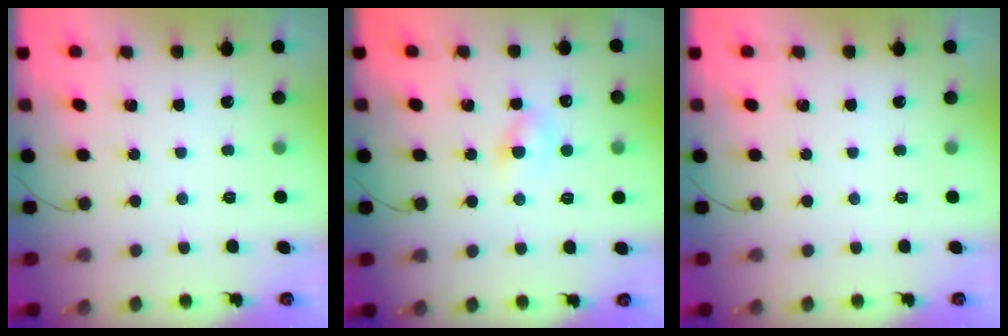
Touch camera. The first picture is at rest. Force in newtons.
{"total": 2.9, "press": 2.7, "slide": 1.1}
{"total": 0.0}